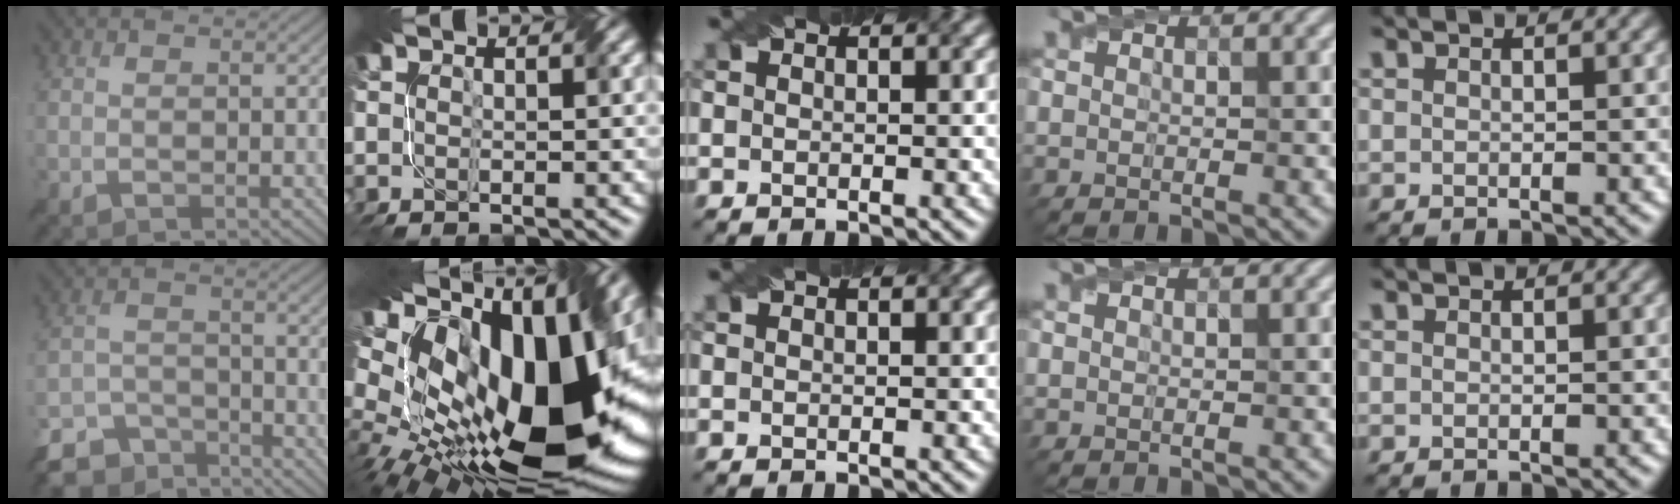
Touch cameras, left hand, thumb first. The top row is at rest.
{"thumb": {"total": 8.2, "force": [-6.8, 3.7, 2.8], "torque": [-0.058, -0.014, -0.123]}, "index": {"total": 21.0, "force": [3.2, 10.6, 17.8], "torque": [-0.333, -0.025, 0.060]}}